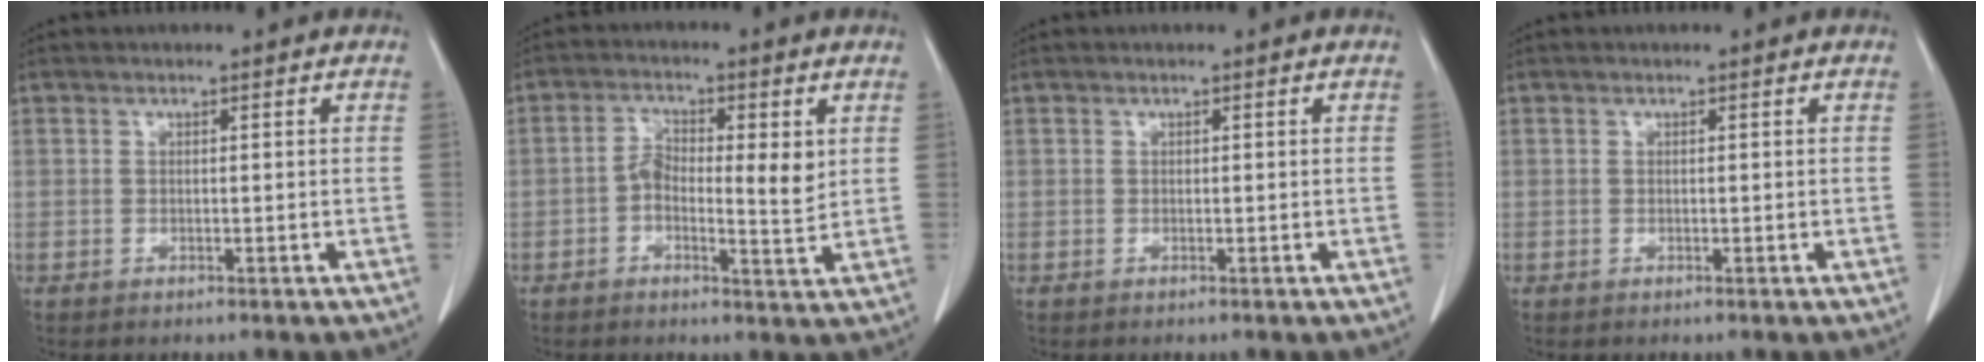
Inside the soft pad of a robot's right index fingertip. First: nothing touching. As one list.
[{"total": 6.5, "force": [0.5, 2.5, 6.0], "torque": [-0.098, 0.011, 0.004]}, {"total": 0.0}, {"total": 0.0}]